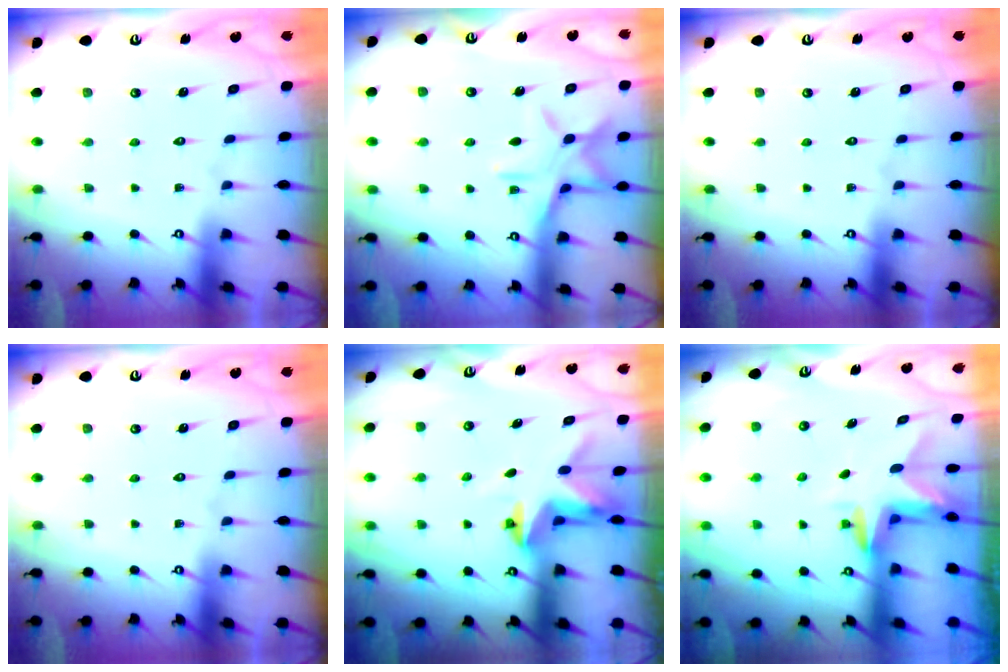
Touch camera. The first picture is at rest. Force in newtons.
{"total": 10.8, "press": 10.8, "slide": 0.6}
{"total": 0.0}
{"total": 0.0}
{"total": 3.0, "press": 3.0, "slide": 0.0}
{"total": 2.9, "press": 2.9, "slide": 0.3}